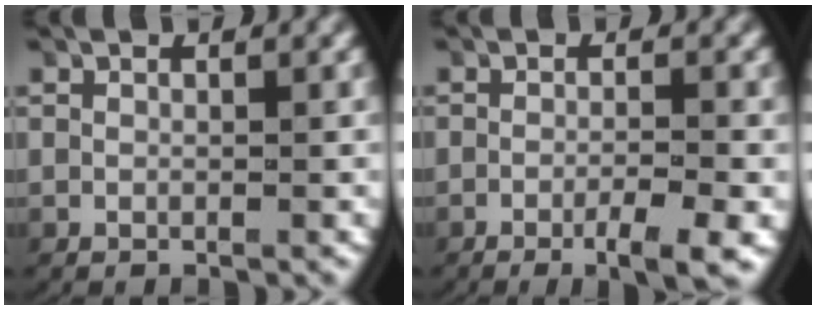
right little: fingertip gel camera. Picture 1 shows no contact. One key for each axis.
{"total": 4.0, "fx": -2.4, "fy": 0.6, "fz": 3.1, "tx": -0.042, "ty": -0.001, "tz": -0.044}